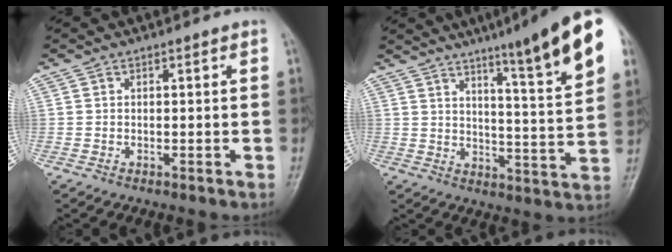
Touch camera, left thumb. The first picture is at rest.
{"total": 17.4, "force": [10.1, 1.0, 14.1], "torque": [-0.183, -0.052, 0.137]}